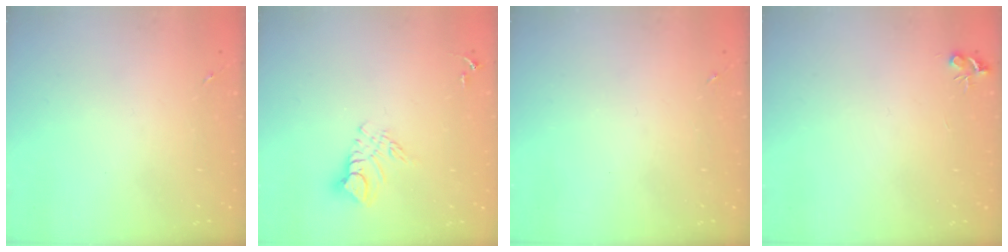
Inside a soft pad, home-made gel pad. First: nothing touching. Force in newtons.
{"total": 9.3, "press": 9.3, "slide": 0.9}
{"total": 0.0}
{"total": 4.7, "press": 4.7, "slide": 0.6}